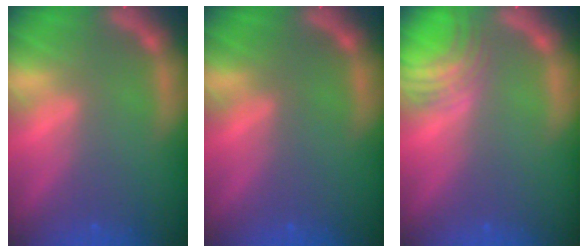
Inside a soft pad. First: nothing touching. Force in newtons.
{"total": 0.0}
{"total": 4.5}